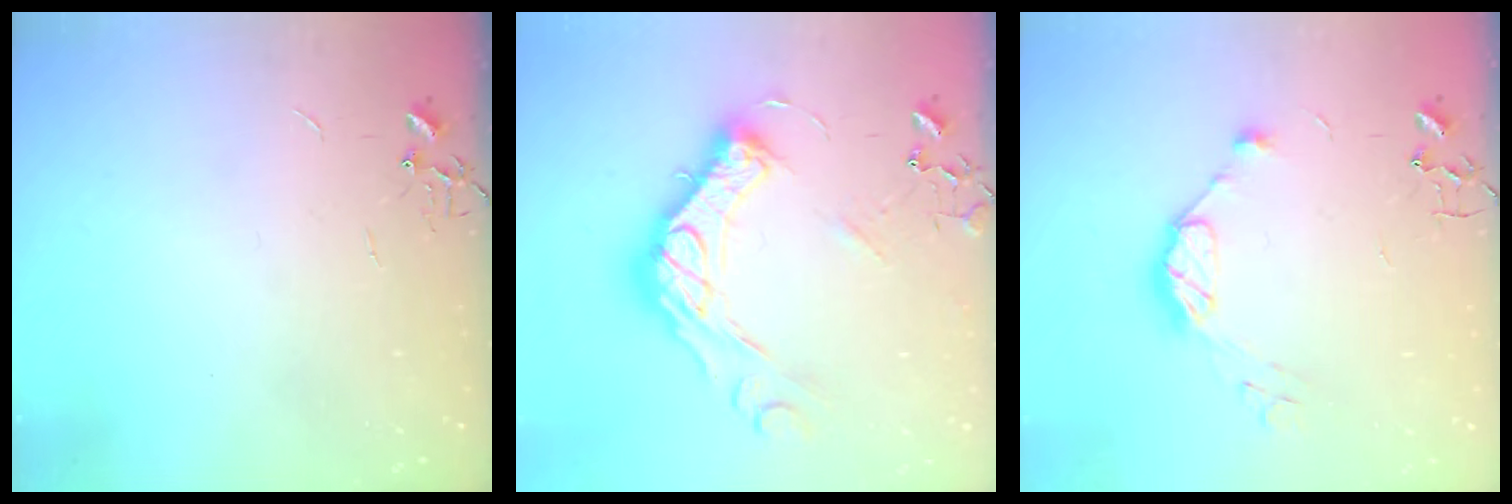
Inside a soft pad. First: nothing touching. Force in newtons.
{"total": 18.0, "press": 18.0, "slide": 1.2}
{"total": 8.3, "press": 8.3, "slide": 0.5}